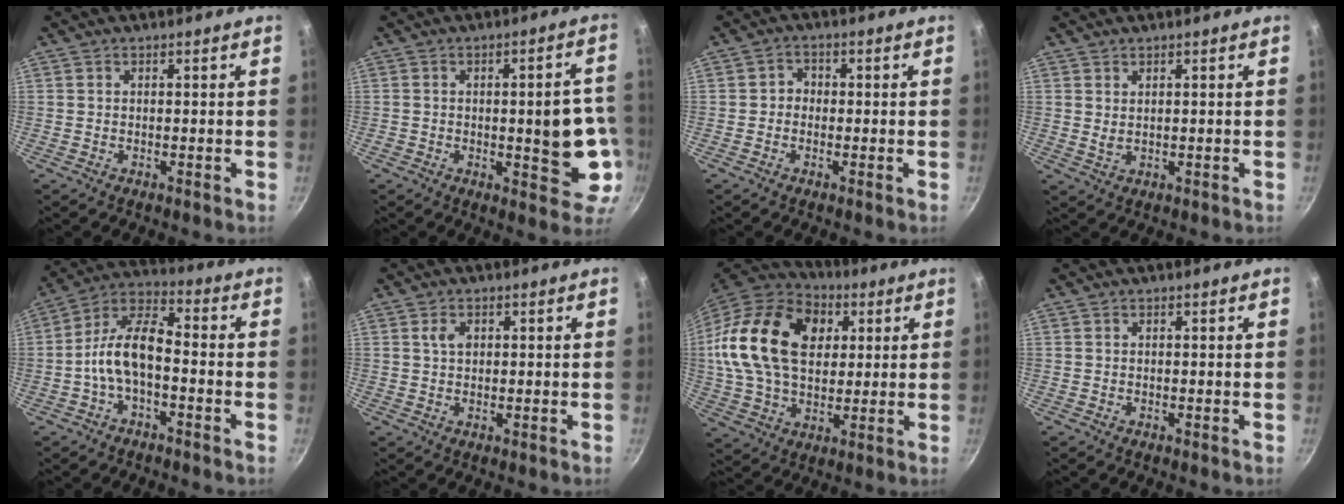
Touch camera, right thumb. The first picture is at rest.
{"total": 11.6, "force": [-1.4, 4.9, 10.4], "torque": [-0.094, 0.010, -0.015]}
{"total": 2.4, "force": [-0.5, 2.2, 0.9], "torque": [0.001, 0.010, -0.013]}
{"total": 1.8, "force": [0.9, 0.9, 1.2], "torque": [-0.019, -0.011, 0.018]}
{"total": 10.4, "force": [-2.8, 5.1, 8.6], "torque": [-0.154, 0.046, -0.065]}
{"total": 2.7, "force": [0.7, 1.8, 1.8], "torque": [-0.028, 0.001, 0.011]}
{"total": 25.4, "force": [6.0, 17.1, 17.7], "torque": [-0.309, 0.014, 0.098]}
{"total": 0.0}